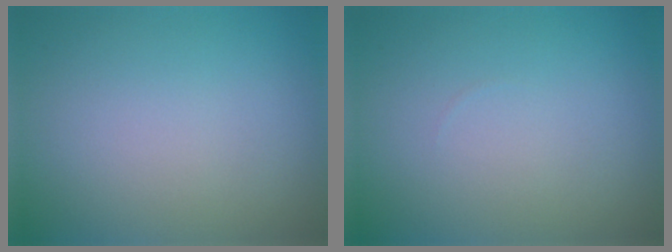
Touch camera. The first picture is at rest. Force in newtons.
{"total": 0.0}